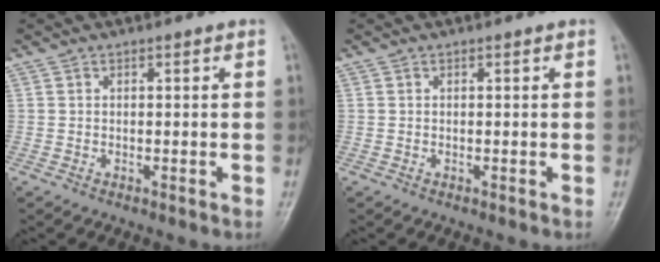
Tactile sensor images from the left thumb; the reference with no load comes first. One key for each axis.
{"total": 0.0}